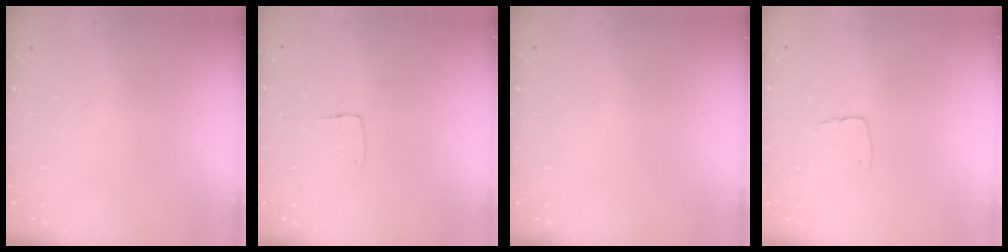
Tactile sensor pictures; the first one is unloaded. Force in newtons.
{"total": 4.3, "press": 4.3, "slide": 0.4}
{"total": 0.0}
{"total": 4.9, "press": 4.8, "slide": 0.3}